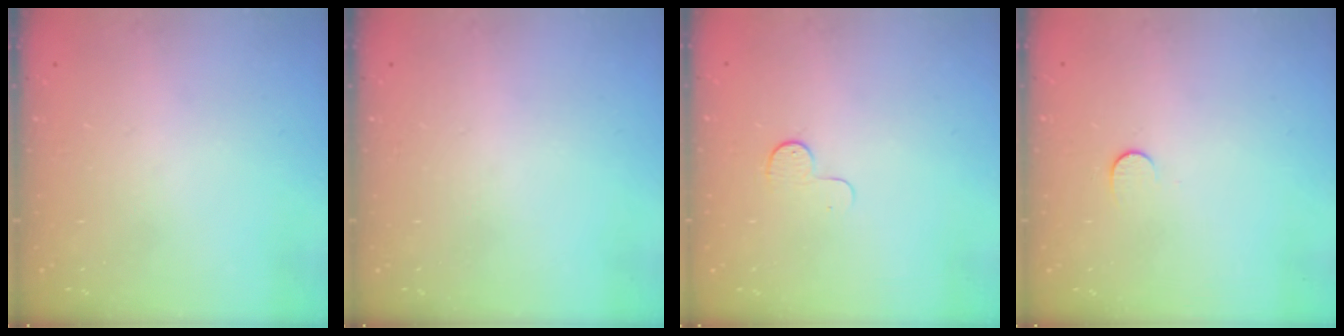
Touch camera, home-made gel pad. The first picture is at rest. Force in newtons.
{"total": 0.0}
{"total": 4.6, "press": 4.6, "slide": 0.4}
{"total": 5.2, "press": 5.2, "slide": 0.5}